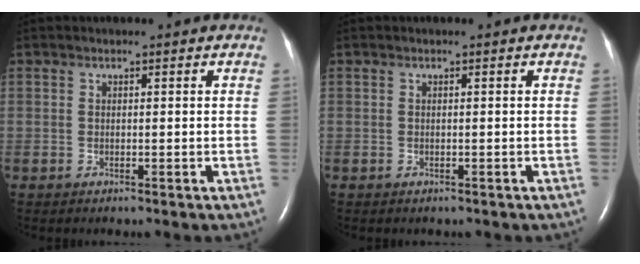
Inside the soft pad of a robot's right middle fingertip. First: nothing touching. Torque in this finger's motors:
{"motor_torque": [0.13, -0.07, -0.01, 0.00]}